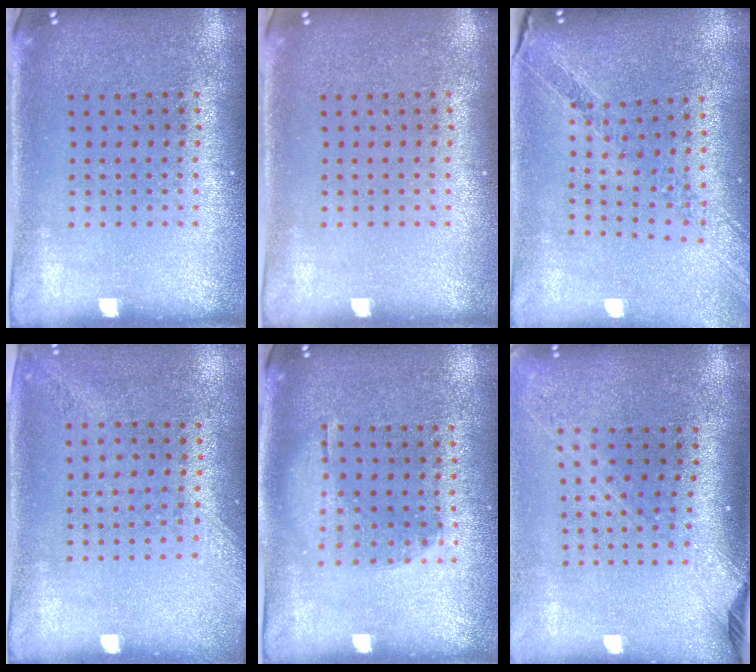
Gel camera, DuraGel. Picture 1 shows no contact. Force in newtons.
{"total": 0.0}
{"total": 1.1, "press": 1.0, "slide": 0.0}
{"total": 1.4, "press": 1.1, "slide": 0.9}
{"total": 1.1, "press": 0.8, "slide": 0.7}
{"total": 2.2, "press": 1.6, "slide": 1.5}